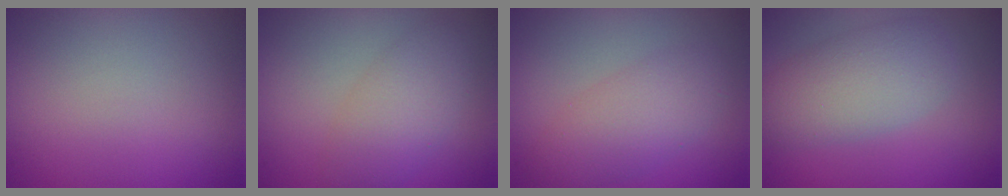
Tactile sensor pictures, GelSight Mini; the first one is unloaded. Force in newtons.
{"total": 3.9, "press": 3.9, "slide": 0.2}
{"total": 3.8, "press": 3.8, "slide": 0.0}
{"total": 4.8, "press": 4.8, "slide": 0.2}